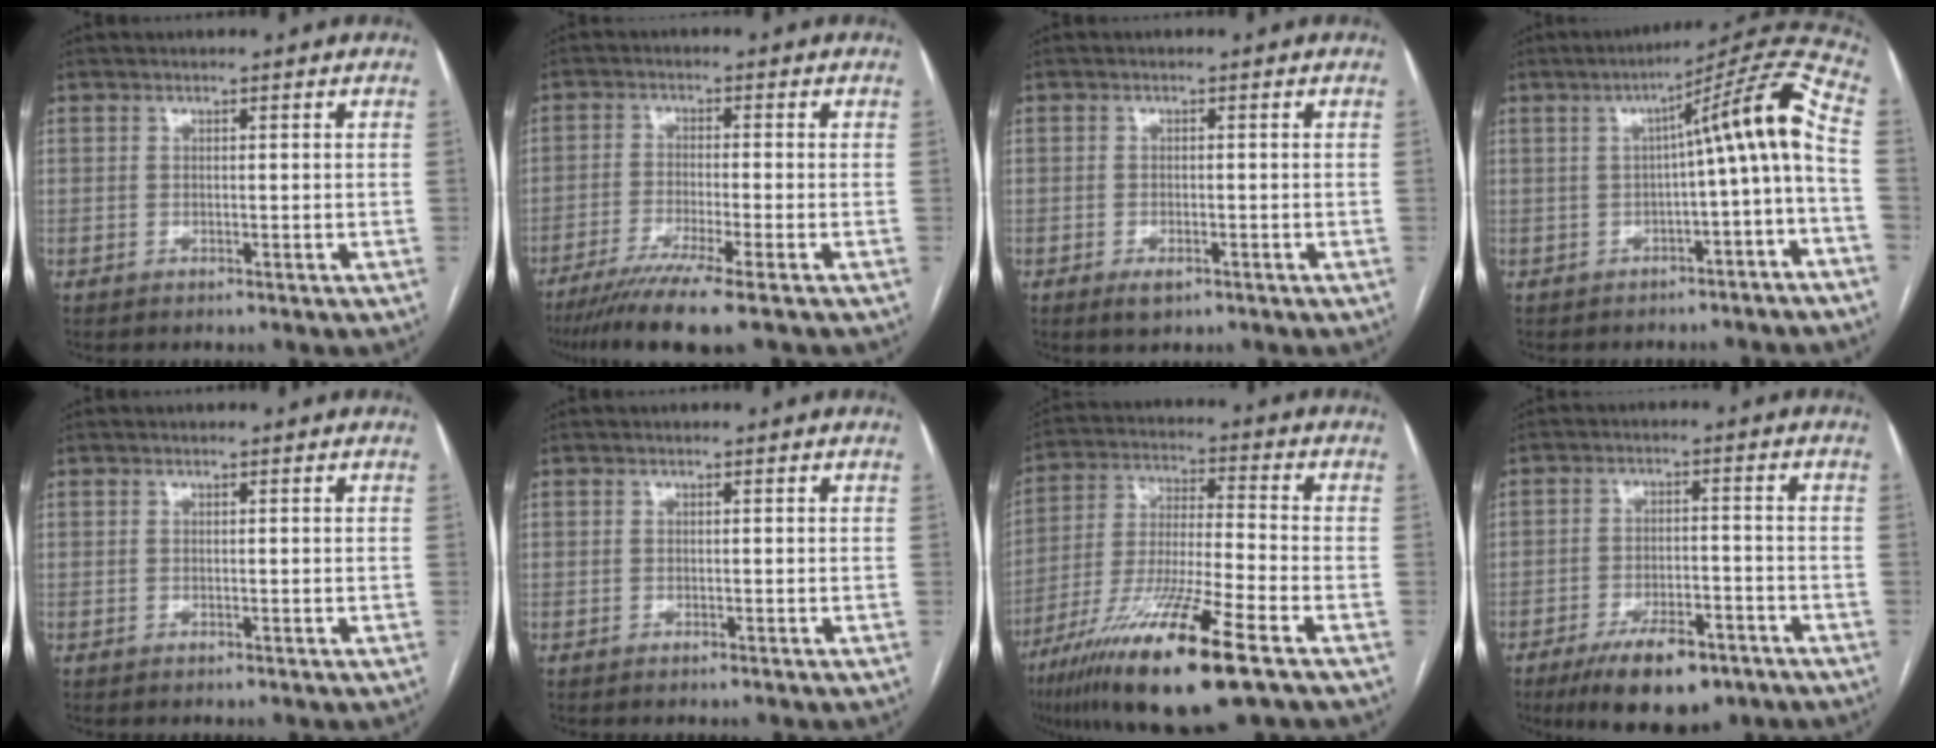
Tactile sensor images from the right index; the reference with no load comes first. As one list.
[{"total": 9.3, "force": [-6.8, -0.8, 6.3], "torque": [-0.101, -0.027, -0.110]}, {"total": 2.3, "force": [-1.4, 1.0, 1.6], "torque": [-0.030, -0.001, -0.015]}, {"total": 12.0, "force": [-1.5, -0.2, 11.9], "torque": [-0.158, 0.037, -0.025]}, {"total": 0.0}, {"total": 0.0}, {"total": 18.9, "force": [-10.9, 1.0, 15.5], "torque": [-0.298, -0.049, -0.195]}, {"total": 10.8, "force": [-7.3, 4.1, 6.7], "torque": [-0.109, -0.006, -0.115]}]